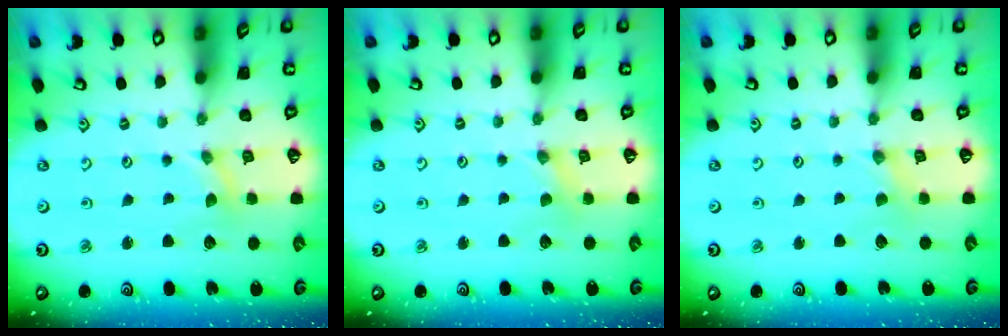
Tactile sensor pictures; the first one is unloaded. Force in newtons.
{"total": 0.0}
{"total": 0.0}